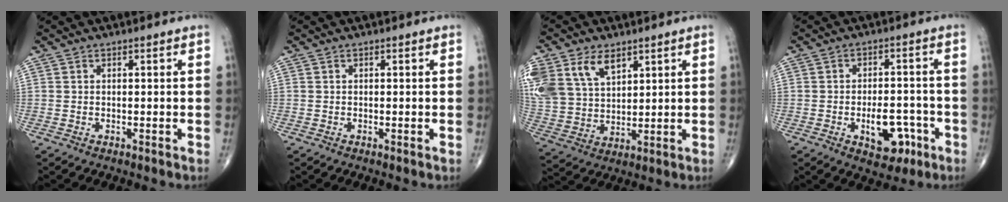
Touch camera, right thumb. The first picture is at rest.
{"total": 0.0}
{"total": 16.7, "force": [8.2, 11.0, 9.5], "torque": [-0.211, -0.002, 0.167]}
{"total": 8.5, "force": [-3.3, 4.9, 6.1], "torque": [-0.063, 0.025, -0.039]}